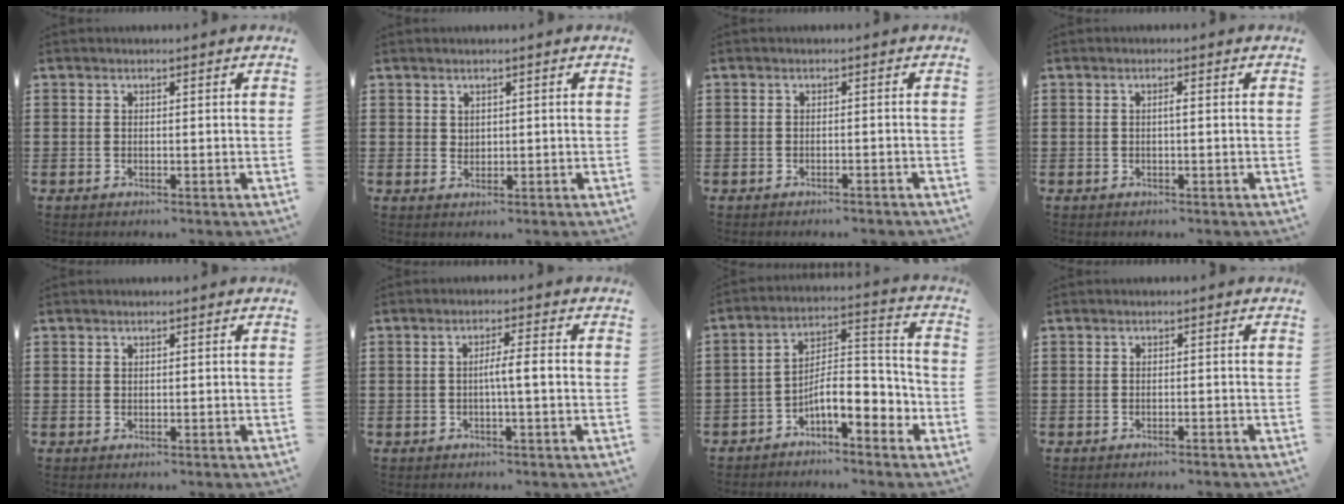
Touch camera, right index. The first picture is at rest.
{"total": 1.2, "force": [1.0, 0.7, 0.3], "torque": [-0.007, -0.001, 0.020]}
{"total": 1.0, "force": [-0.9, -0.2, 0.3], "torque": [-0.009, -0.003, -0.018]}
{"total": 1.0, "force": [-0.1, 0.0, 1.0], "torque": [-0.017, -0.002, -0.002]}
{"total": 0.0}
{"total": 3.0, "force": [-0.5, 0.0, 2.9], "torque": [-0.053, -0.004, -0.012]}
{"total": 8.3, "force": [-4.5, 3.0, 6.3], "torque": [-0.115, 0.003, -0.084]}
{"total": 1.0, "force": [-0.9, -0.2, 0.2], "torque": [-0.007, -0.003, -0.018]}